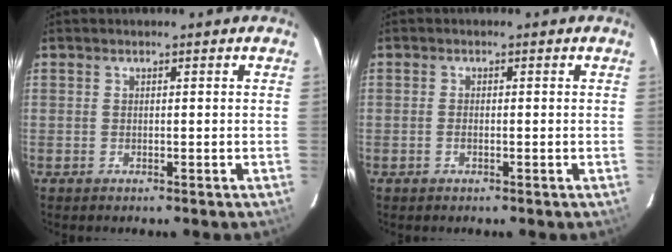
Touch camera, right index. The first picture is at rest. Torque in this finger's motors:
{"motor_torque": [-0.13, 0.07, -0.05, -0.01]}